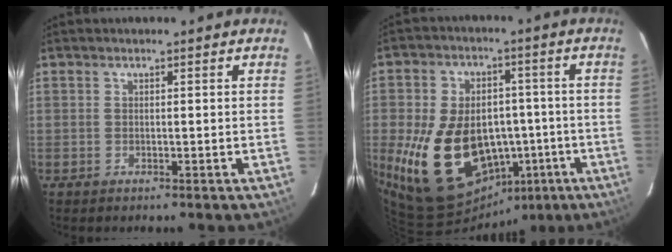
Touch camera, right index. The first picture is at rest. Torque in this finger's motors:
{"motor_torque": [2.14, 0.00, 1.06, 0.17]}